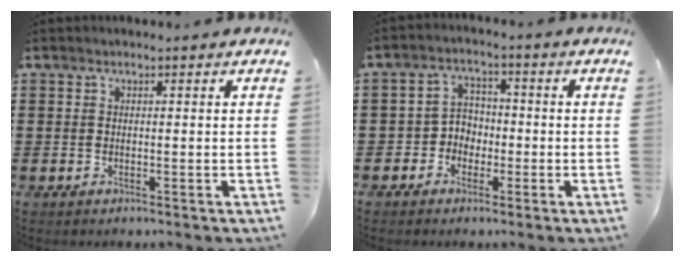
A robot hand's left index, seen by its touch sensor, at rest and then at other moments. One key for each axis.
{"total": 3.8, "fx": -2.0, "fy": 3.2, "fz": 0.8, "tx": -0.030, "ty": 0.010, "tz": -0.044}